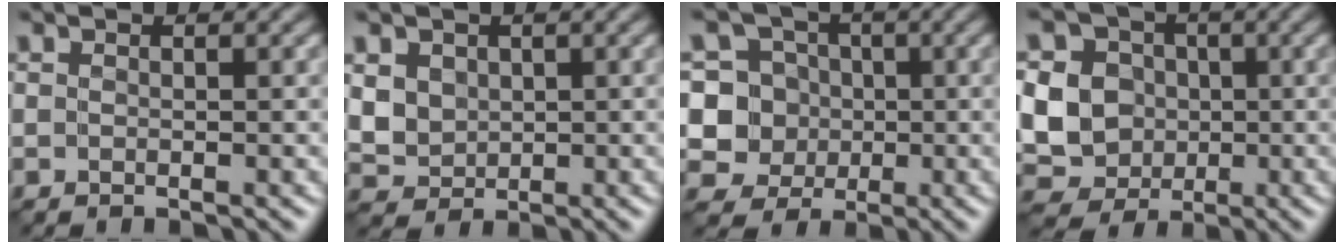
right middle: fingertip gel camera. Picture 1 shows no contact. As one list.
[{"total": 3.0, "force": [1.1, 2.5, 1.1], "torque": [-0.040, -0.003, 0.034]}, {"total": 7.5, "force": [0.2, 7.3, 1.8], "torque": [-0.042, 0.031, -0.015]}, {"total": 12.0, "force": [-0.2, 11.3, 4.1], "torque": [-0.126, 0.019, -0.021]}]